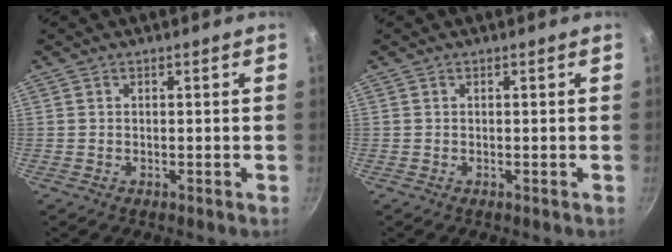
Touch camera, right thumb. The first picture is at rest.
{"total": 0.0}